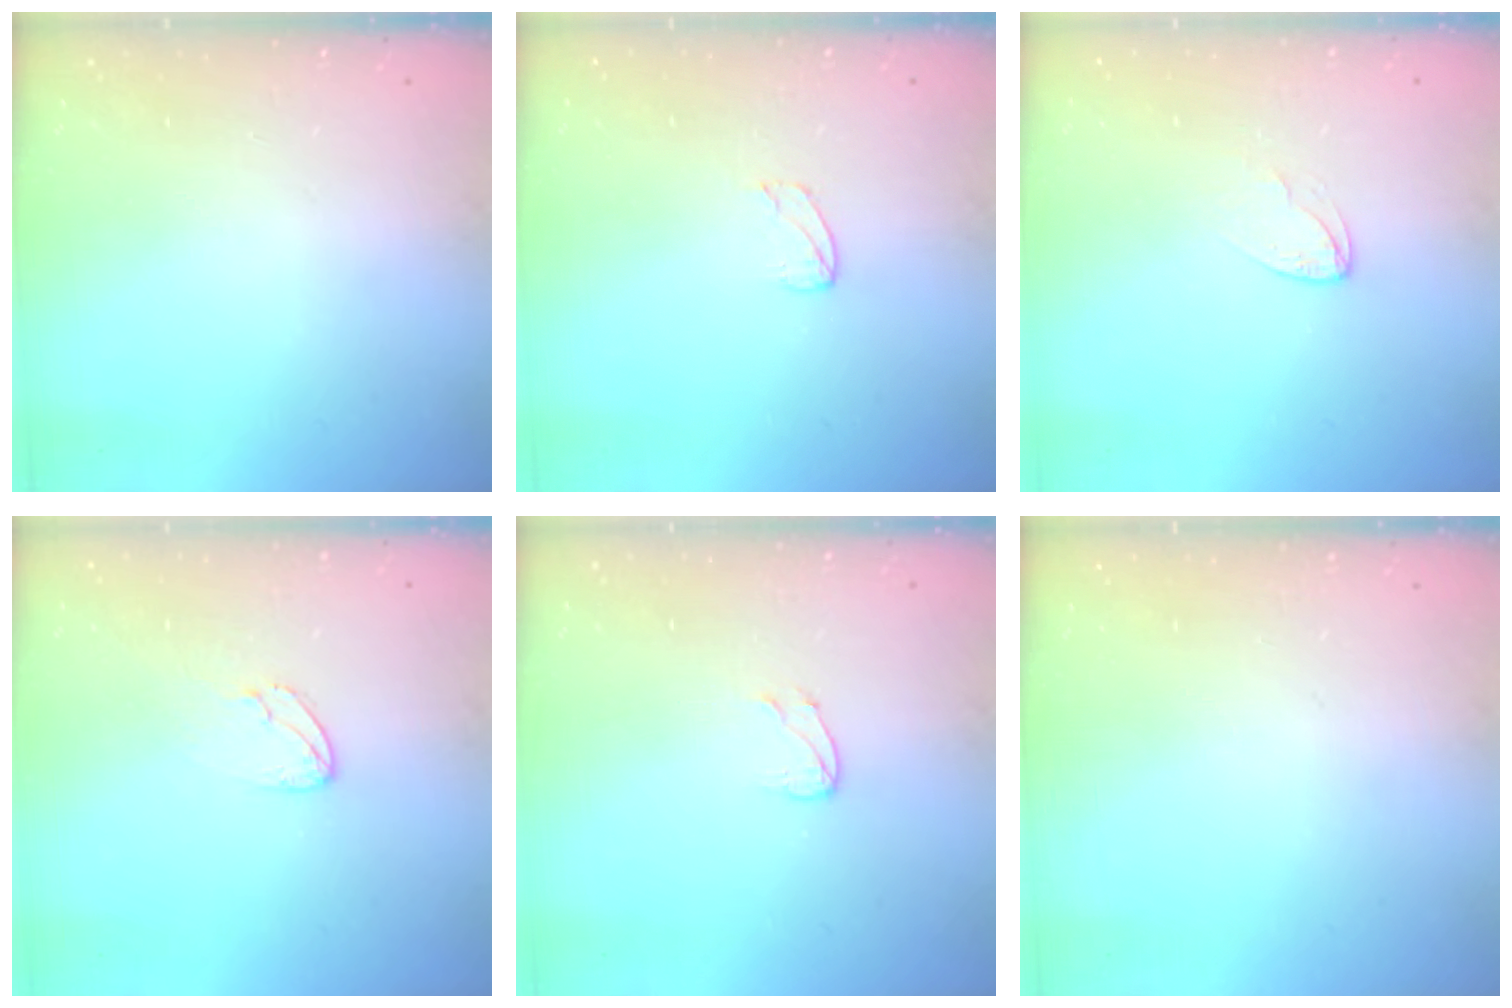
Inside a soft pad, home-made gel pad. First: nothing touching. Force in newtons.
{"total": 3.1, "press": 3.1, "slide": 0.1}
{"total": 2.9, "press": 2.9, "slide": 0.2}
{"total": 3.1, "press": 3.1, "slide": 0.3}
{"total": 4.4, "press": 4.3, "slide": 0.5}
{"total": 0.0}